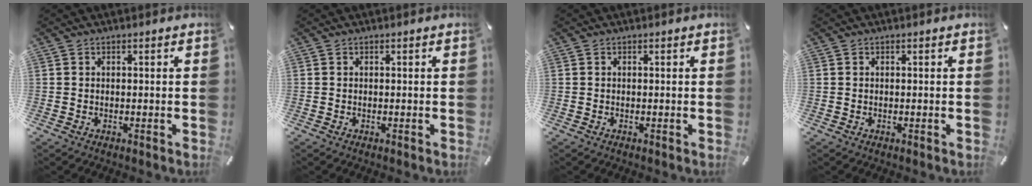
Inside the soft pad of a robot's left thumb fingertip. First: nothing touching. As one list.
[{"total": 0.0}, {"total": 0.0}, {"total": 0.0}]